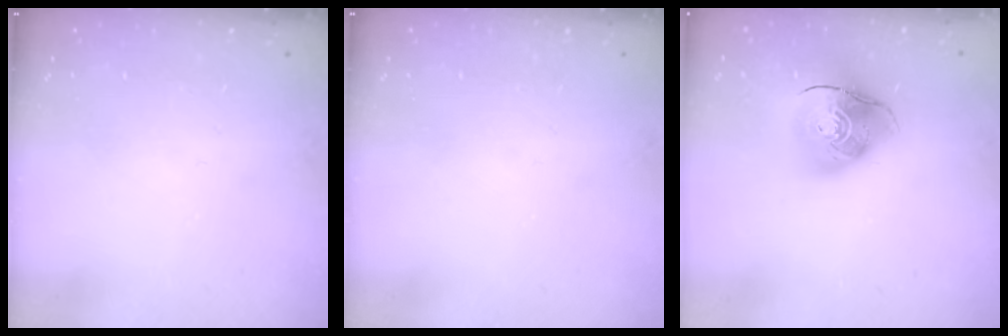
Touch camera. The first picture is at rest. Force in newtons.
{"total": 0.0}
{"total": 12.7, "press": 12.6, "slide": 2.0}